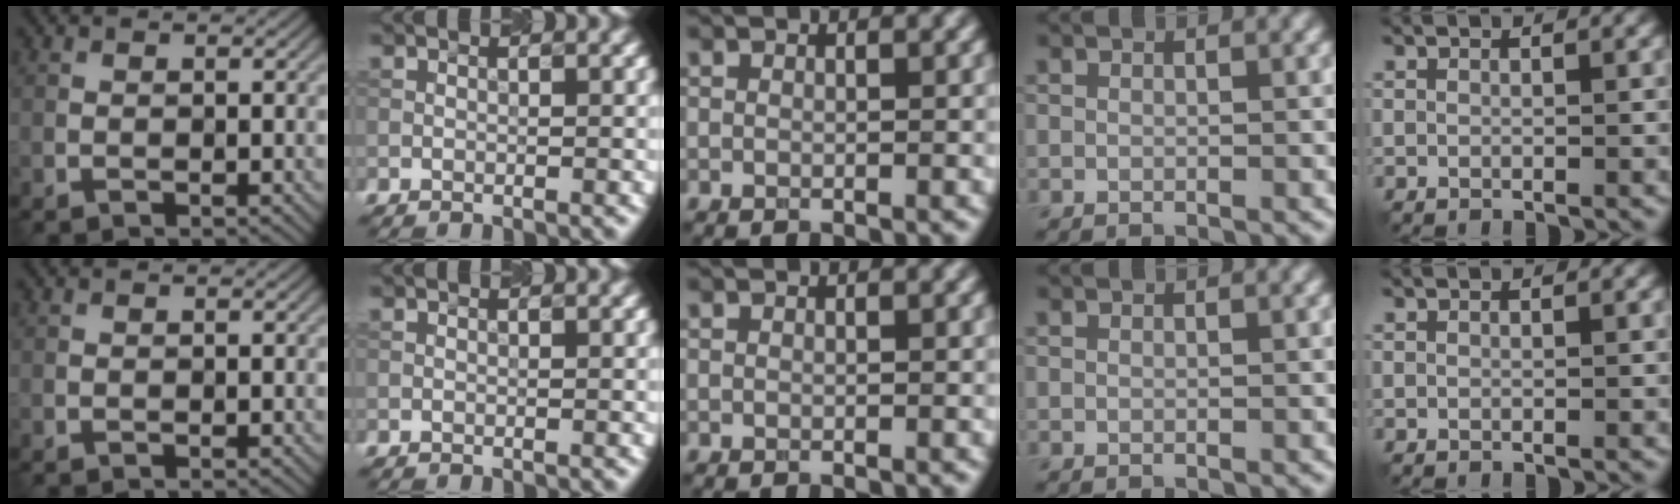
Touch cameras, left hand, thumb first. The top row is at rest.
{}